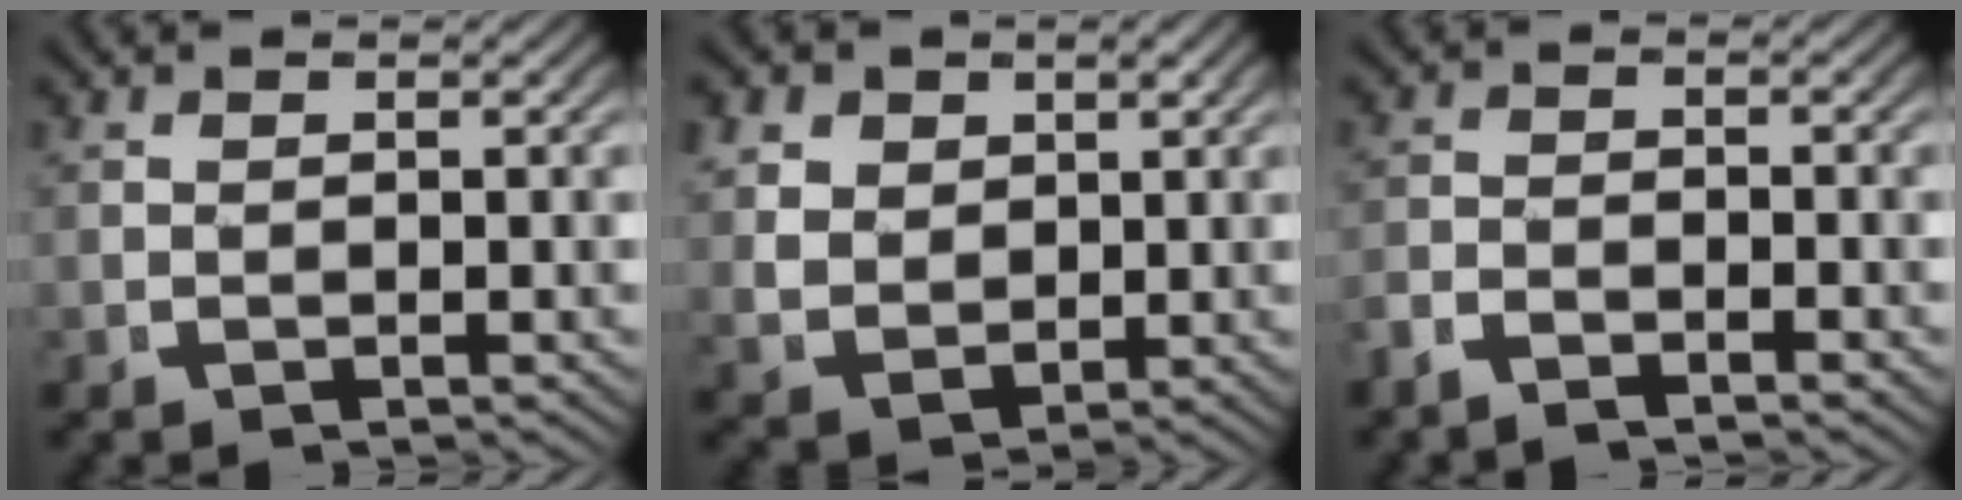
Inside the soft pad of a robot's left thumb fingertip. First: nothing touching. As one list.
[{"total": 5.1, "force": [1.0, 4.3, 2.7], "torque": [-0.070, -0.027, 0.037]}, {"total": 1.8, "force": [-1.7, 0.6, 0.4], "torque": [-0.005, -0.001, -0.036]}]